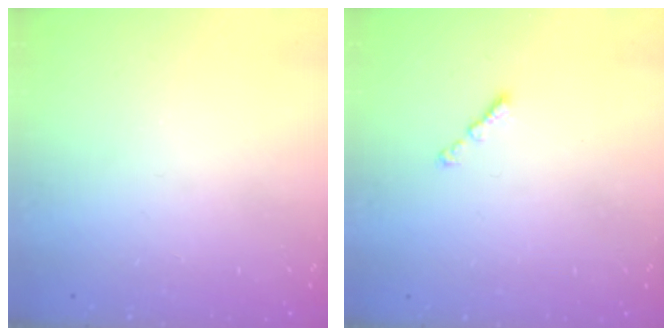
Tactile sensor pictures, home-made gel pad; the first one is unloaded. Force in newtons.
{"total": 1.1, "press": 1.0, "slide": 0.4}